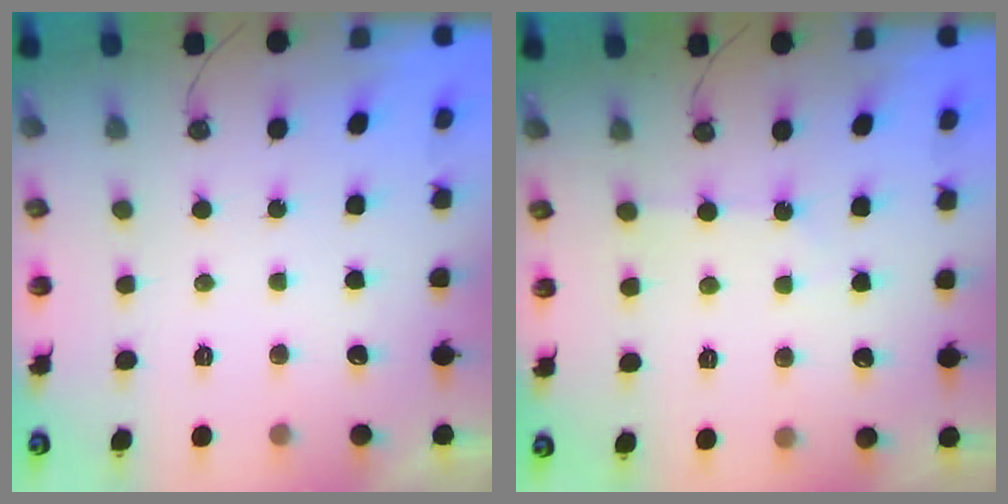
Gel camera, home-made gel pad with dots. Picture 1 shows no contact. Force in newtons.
{"total": 3.1, "press": 3.1, "slide": 0.6}